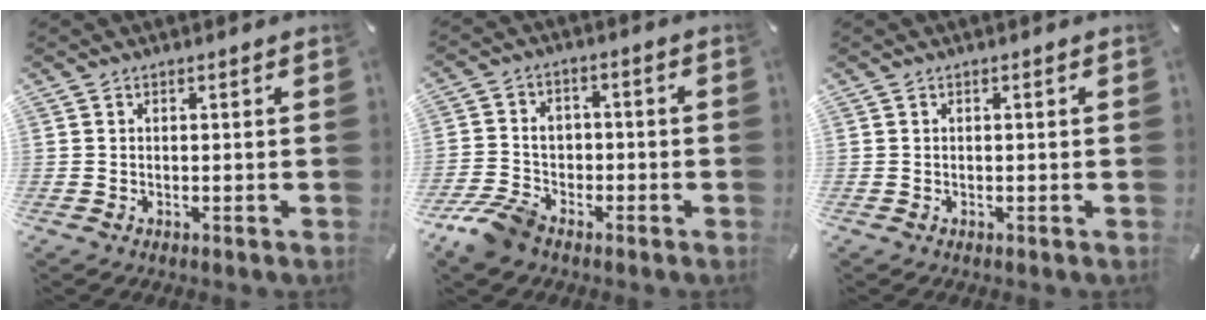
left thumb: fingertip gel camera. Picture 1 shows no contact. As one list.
[{"total": 9.0, "force": [-4.8, 6.6, 3.9], "torque": [-0.089, 0.034, -0.088]}, {"total": 0.0}]